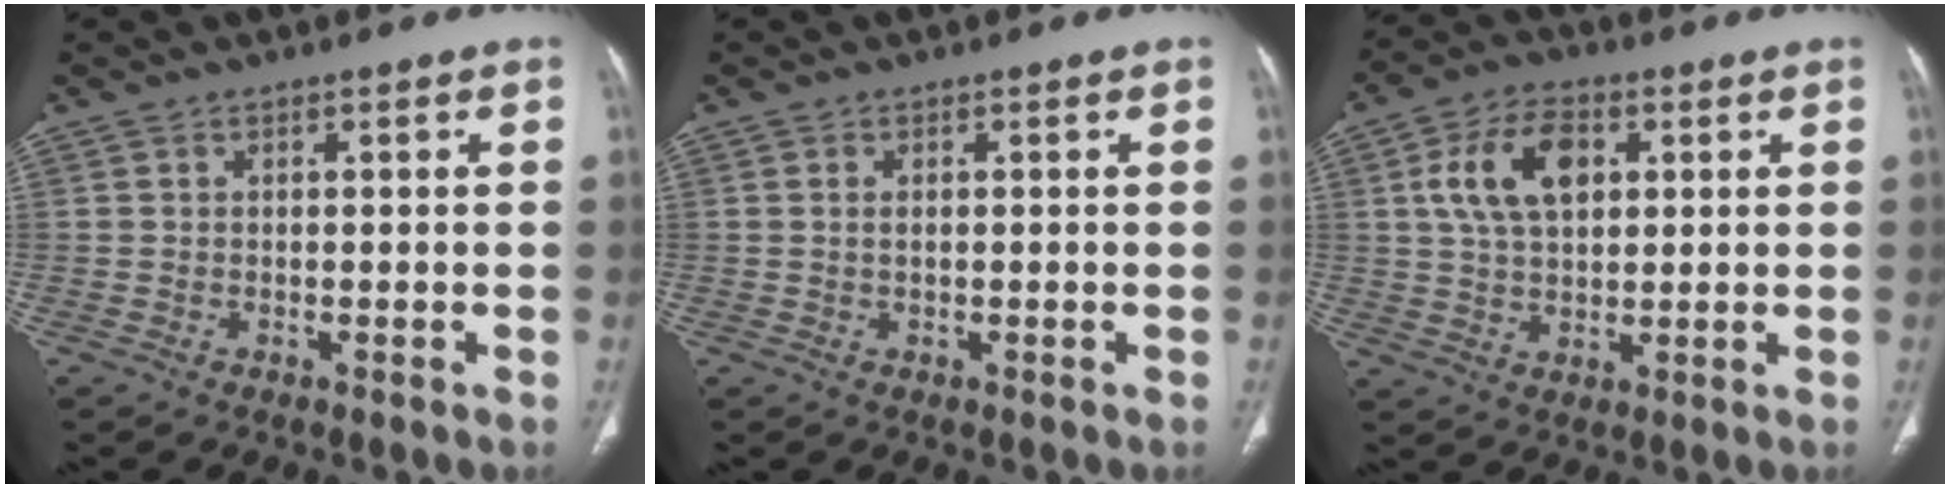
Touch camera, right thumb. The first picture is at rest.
{"total": 0.8, "force": [0.2, 0.3, 0.7], "torque": [-0.018, 0.002, 0.006]}
{"total": 11.1, "force": [3.0, 6.9, 8.1], "torque": [-0.135, 0.004, 0.054]}